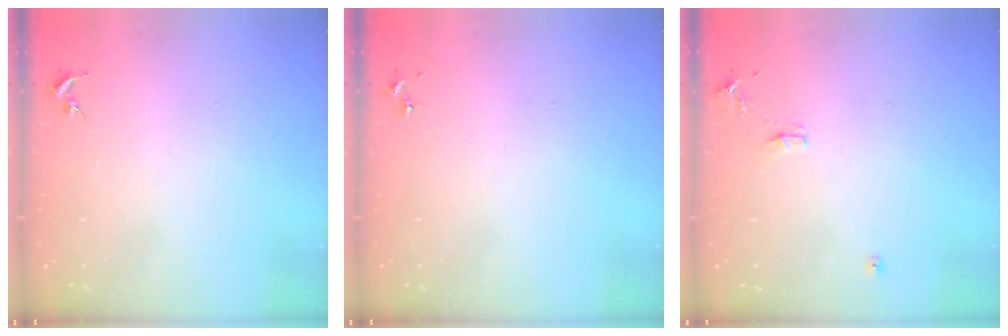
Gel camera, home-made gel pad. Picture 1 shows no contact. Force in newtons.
{"total": 0.0}
{"total": 6.9, "press": 6.9, "slide": 0.9}